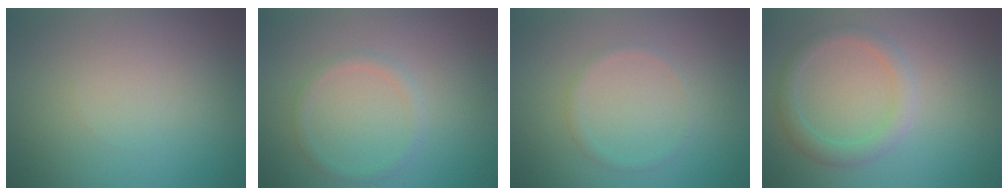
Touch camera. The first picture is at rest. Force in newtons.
{"total": 1.3, "press": 1.2, "slide": 0.0}
{"total": 1.0, "press": 1.0, "slide": 0.0}
{"total": 2.4, "press": 2.4, "slide": 0.1}